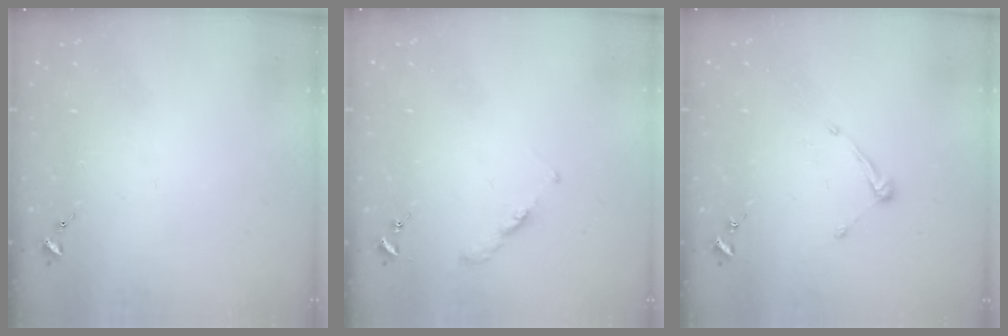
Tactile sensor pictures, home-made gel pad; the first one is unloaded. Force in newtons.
{"total": 3.2, "press": 3.2, "slide": 0.4}
{"total": 6.6, "press": 6.6, "slide": 0.5}